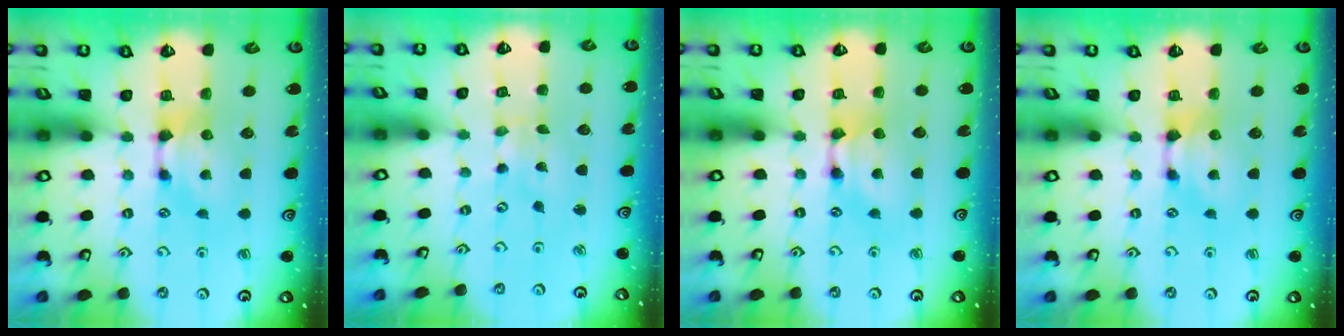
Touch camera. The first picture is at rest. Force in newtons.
{"total": 5.3, "press": 5.2, "slide": 0.2}
{"total": 1.6, "press": 1.6, "slide": 0.2}
{"total": 0.0}